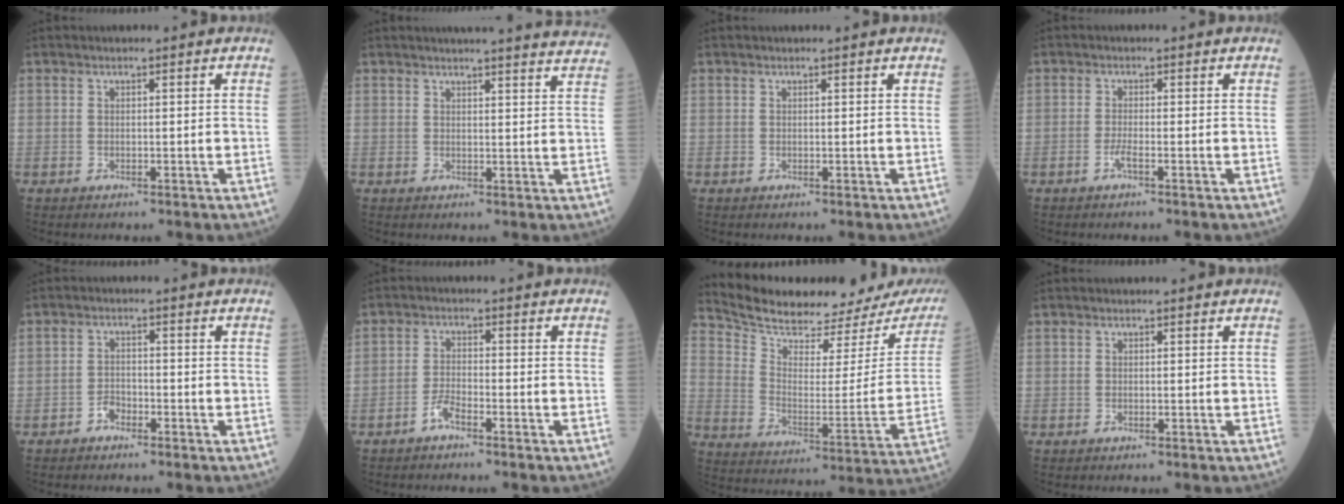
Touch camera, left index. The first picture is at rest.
{"total": 15.4, "force": [14.8, 0.4, 4.2], "torque": [-0.046, -0.042, 0.154]}
{"total": 0.7, "force": [0.7, -0.1, 0.2], "torque": [-0.005, 0.001, 0.010]}
{"total": 1.4, "force": [-0.8, -0.1, 1.1], "torque": [-0.025, -0.001, -0.018]}
{"total": 1.9, "force": [-1.5, 1.0, 0.7], "torque": [-0.012, 0.003, -0.029]}
{"total": 2.5, "force": [-1.9, 0.4, 1.5], "torque": [-0.035, -0.001, -0.041]}
{"total": 20.8, "force": [19.5, 2.7, 6.8], "torque": [-0.115, -0.070, 0.273]}
{"total": 0.0}